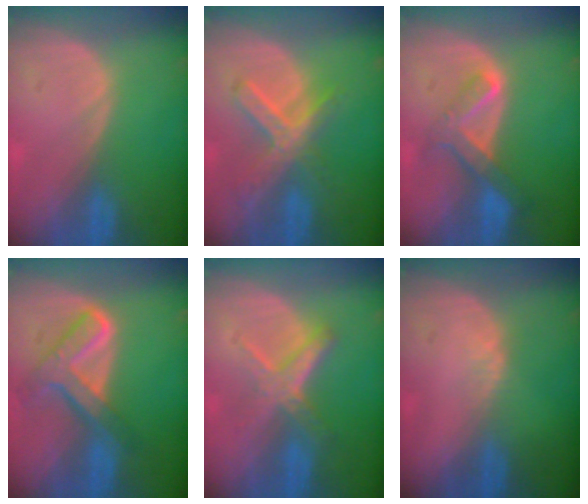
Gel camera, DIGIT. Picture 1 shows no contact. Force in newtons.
{"total": 7.4, "press": 6.4, "slide": 3.8}
{"total": 6.8, "press": 5.8, "slide": 3.5}
{"total": 7.8, "press": 6.7, "slide": 4.1}
{"total": 5.8, "press": 5.5, "slide": 1.8}
{"total": 1.2, "press": 0.9, "slide": 0.8}